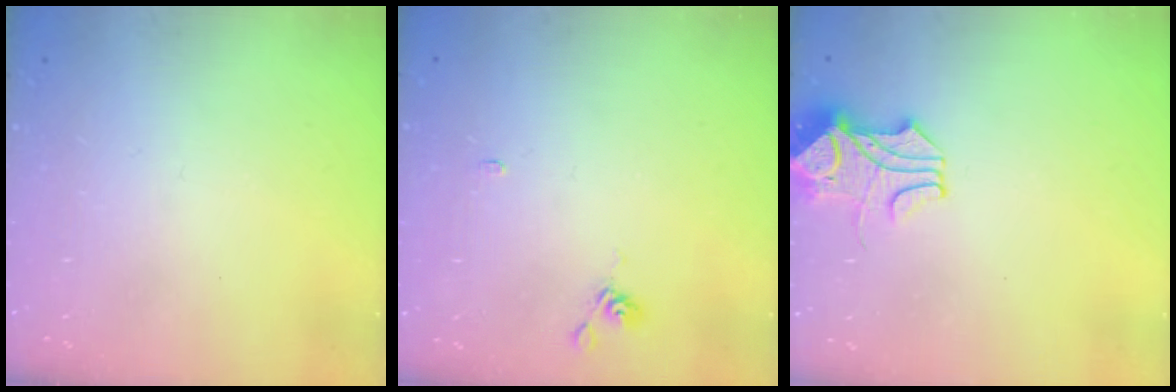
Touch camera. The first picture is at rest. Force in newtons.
{"total": 4.5, "press": 4.5, "slide": 0.1}
{"total": 1.9, "press": 1.8, "slide": 0.7}